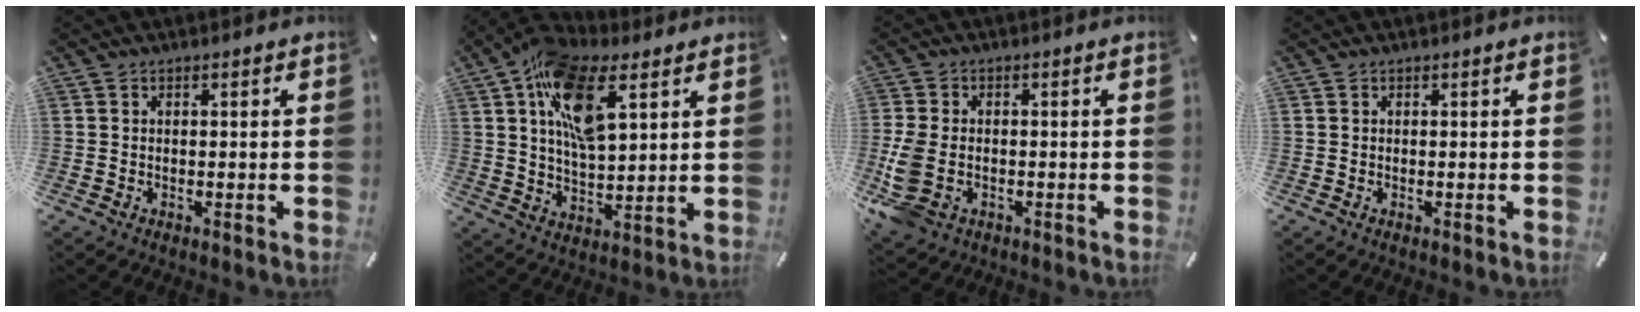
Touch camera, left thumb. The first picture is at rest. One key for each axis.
{"total": 15.5, "fx": 7.2, "fy": 7.7, "fz": 11.4, "tx": -0.203, "ty": -0.010, "tz": 0.128}
{"total": 8.0, "fx": -1.6, "fy": 5.6, "fz": 5.4, "tx": -0.128, "ty": 0.003, "tz": -0.025}
{"total": 0.0}